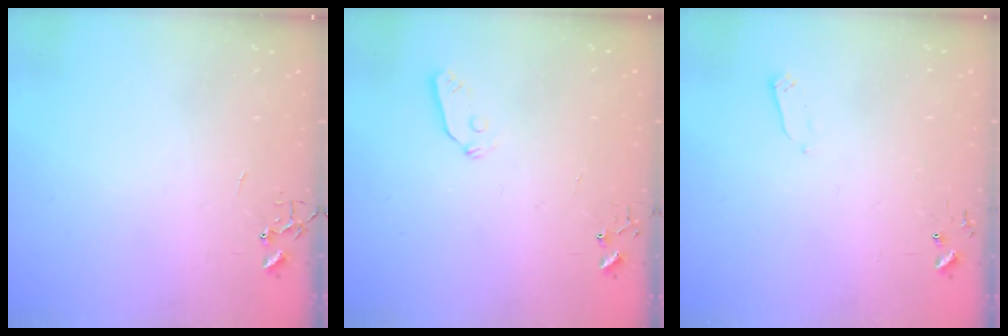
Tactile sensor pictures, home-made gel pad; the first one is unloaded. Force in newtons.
{"total": 4.3, "press": 4.3, "slide": 0.3}
{"total": 2.4, "press": 2.4, "slide": 0.4}